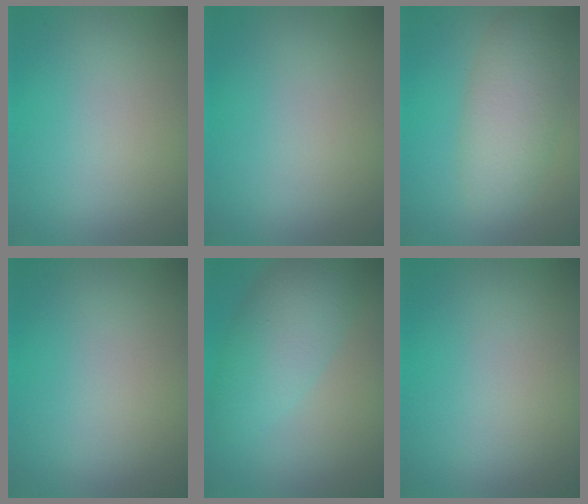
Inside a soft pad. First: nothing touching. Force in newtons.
{"total": 0.0}
{"total": 4.8, "press": 4.8, "slide": 0.4}
{"total": 0.0}
{"total": 5.0, "press": 5.0, "slide": 0.2}
{"total": 0.0}